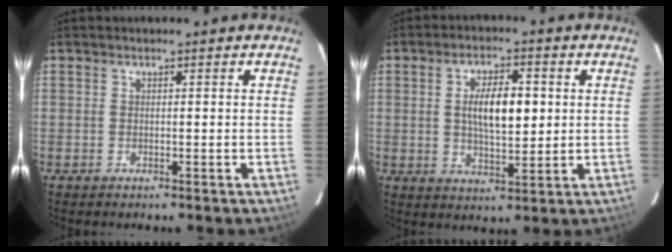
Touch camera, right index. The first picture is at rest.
{"total": 8.7, "force": [1.3, 3.5, 7.8], "torque": [-0.139, 0.005, 0.026]}